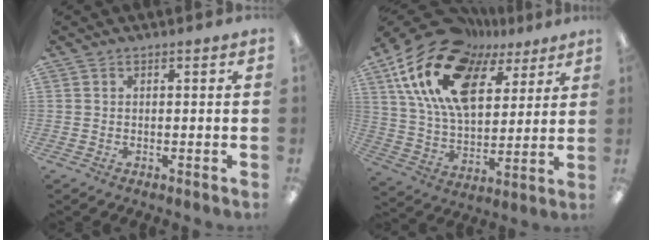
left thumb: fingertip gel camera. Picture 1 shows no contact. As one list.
[{"total": 22.9, "force": [12.4, 12.7, 14.4], "torque": [-0.290, -0.056, 0.218]}]